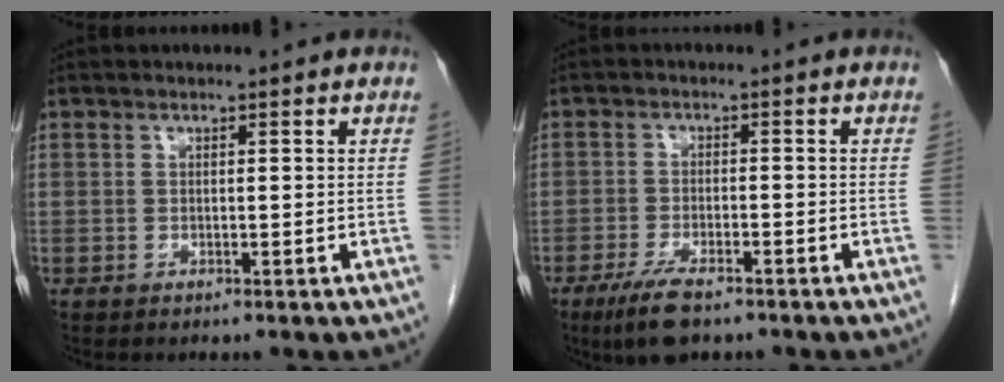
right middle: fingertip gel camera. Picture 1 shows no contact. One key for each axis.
{"total": 6.3, "fx": -4.3, "fy": 1.6, "fz": 4.2, "tx": -0.086, "ty": -0.013, "tz": -0.075}